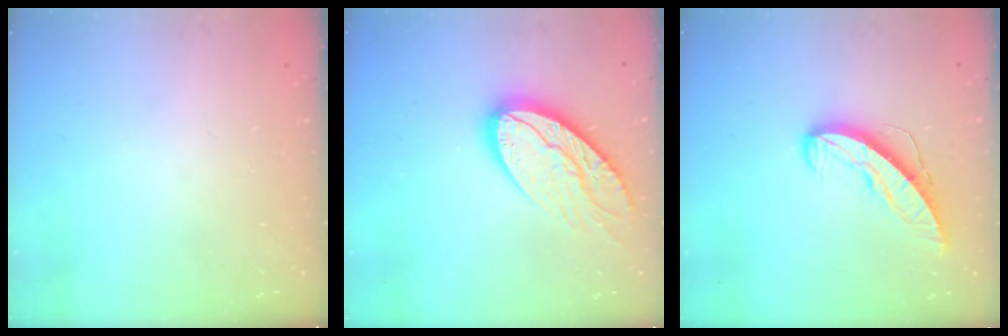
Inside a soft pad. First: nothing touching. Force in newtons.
{"total": 16.0, "press": 15.9, "slide": 1.4}
{"total": 8.2, "press": 8.2, "slide": 0.4}